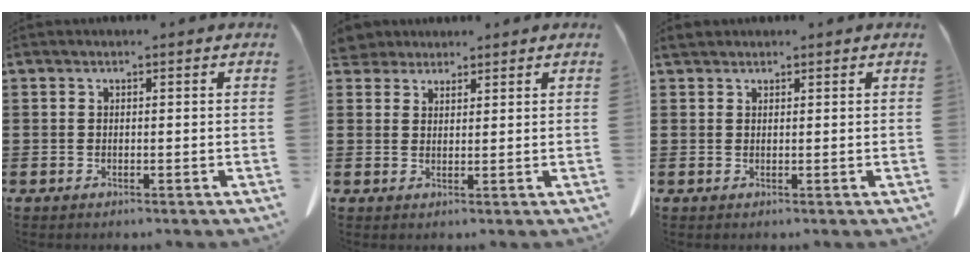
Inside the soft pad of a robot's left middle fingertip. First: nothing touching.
{"total": 3.0, "force": [2.8, 0.9, 0.4], "torque": [-0.018, -0.001, 0.056]}
{"total": 1.3, "force": [1.2, 0.4, 0.3], "torque": [-0.010, 0.001, 0.024]}